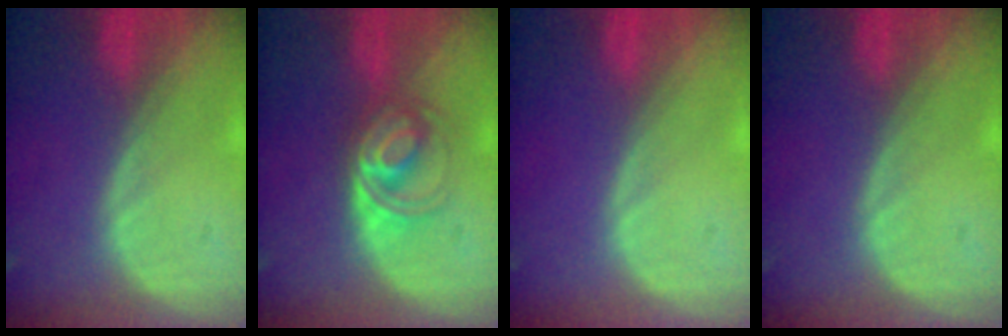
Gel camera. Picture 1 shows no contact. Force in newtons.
{"total": 5.6, "press": 5.3, "slide": 1.7}
{"total": 0.0}
{"total": 0.0}